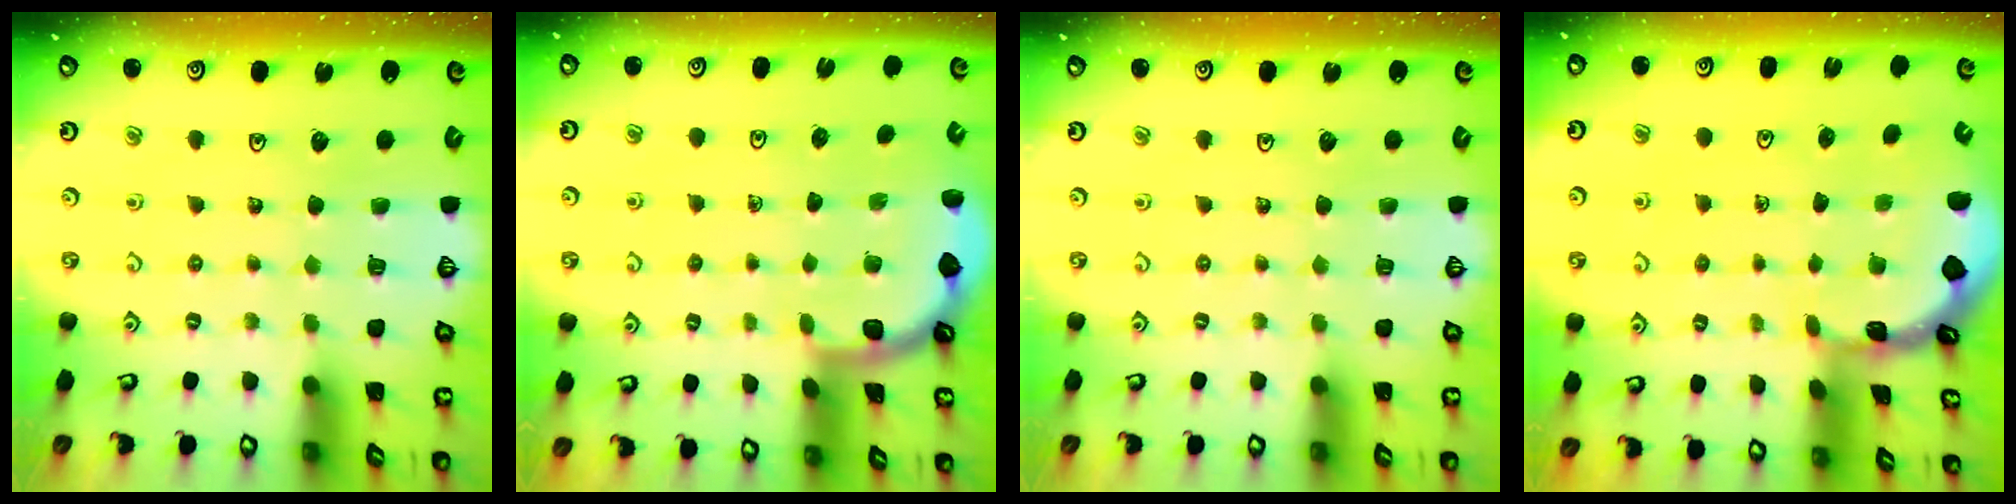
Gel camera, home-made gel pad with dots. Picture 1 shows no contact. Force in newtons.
{"total": 1.7, "press": 1.7, "slide": 0.0}
{"total": 0.0}
{"total": 1.0, "press": 0.9, "slide": 0.2}